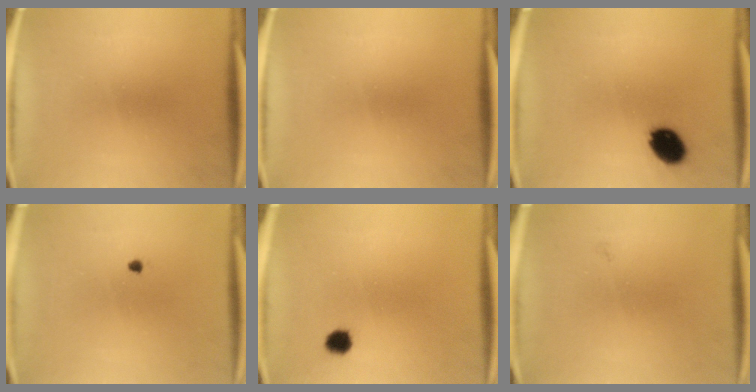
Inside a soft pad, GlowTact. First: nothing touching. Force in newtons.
{"total": 0.0}
{"total": 8.0}
{"total": 1.0}
{"total": 2.7}
{"total": 0.7}